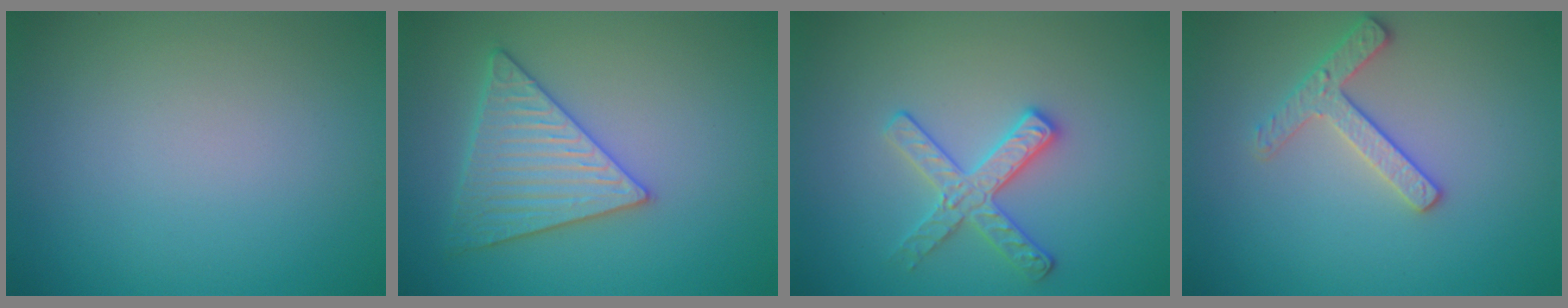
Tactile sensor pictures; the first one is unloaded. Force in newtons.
{"total": 4.6, "press": 4.2, "slide": 1.9}
{"total": 2.8, "press": 2.8, "slide": 0.3}
{"total": 2.5, "press": 2.4, "slide": 0.3}